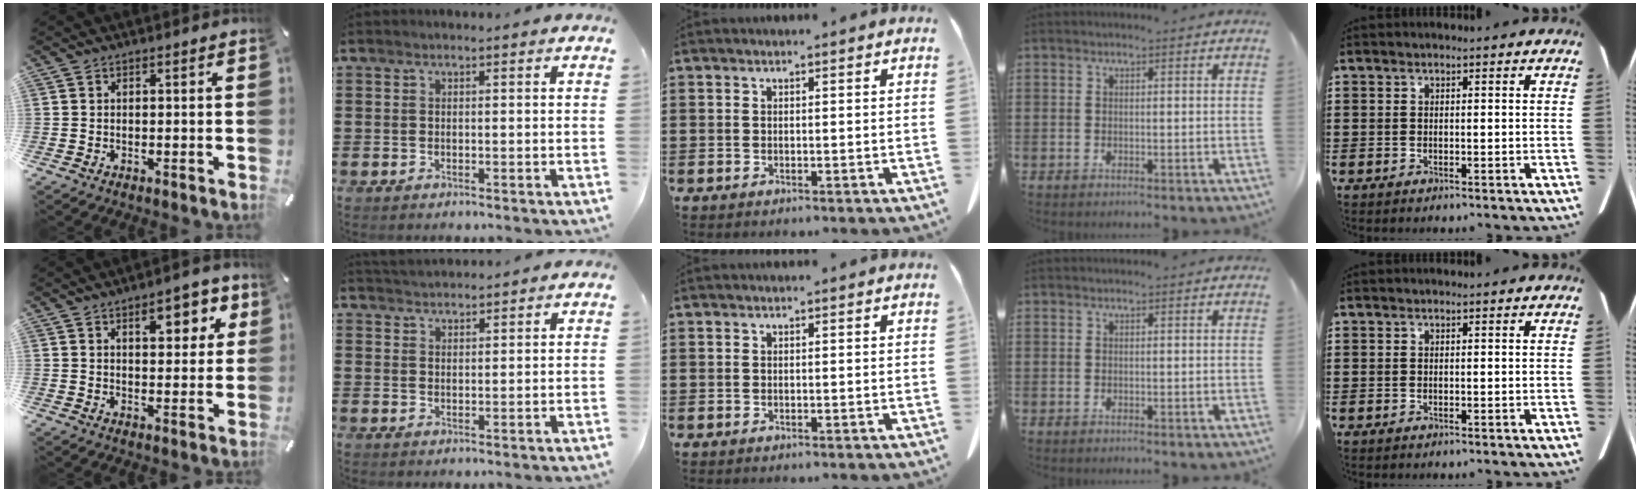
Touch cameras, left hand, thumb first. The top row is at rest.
{"thumb": {"total": 9.0, "force": [4.3, 4.6, 6.5], "torque": [-0.073, -0.015, 0.063]}, "index": {"total": 2.4, "force": [2.4, 0.1, 0.0], "torque": [-0.006, -0.003, 0.047]}}